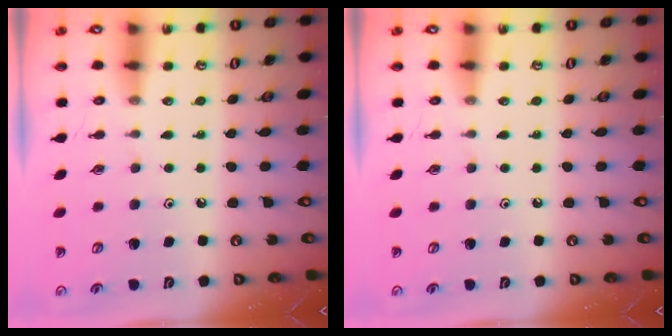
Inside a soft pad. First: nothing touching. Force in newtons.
{"total": 0.0}